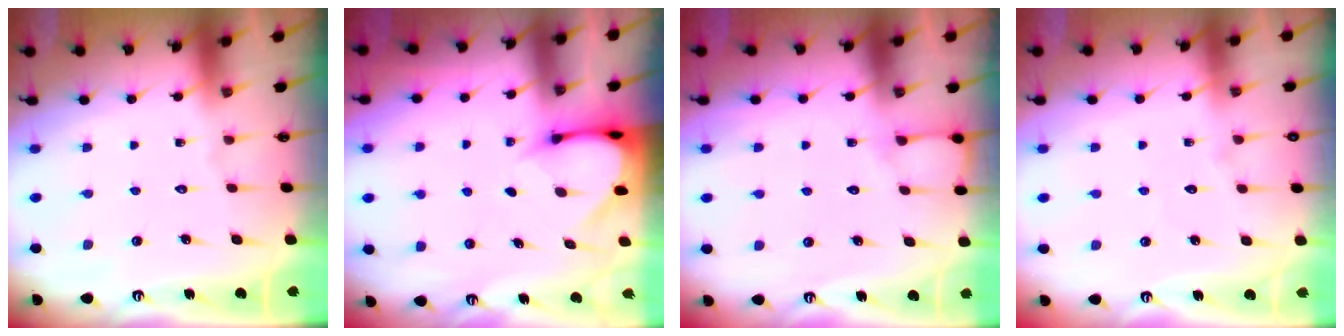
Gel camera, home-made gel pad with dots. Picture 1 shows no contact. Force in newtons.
{"total": 3.3, "press": 3.3, "slide": 0.2}
{"total": 3.1, "press": 3.1, "slide": 0.4}
{"total": 3.8, "press": 3.8, "slide": 0.4}